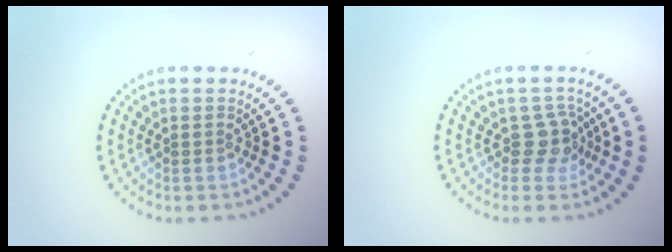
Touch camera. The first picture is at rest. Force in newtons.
{"total": 2.3, "press": 1.8, "slide": 1.4}